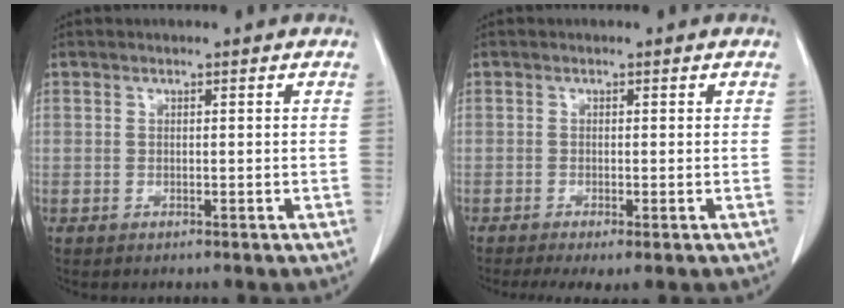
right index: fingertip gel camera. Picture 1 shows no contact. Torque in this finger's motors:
{"motor_torque": [0.64, -0.57, 0.25, 0.07]}